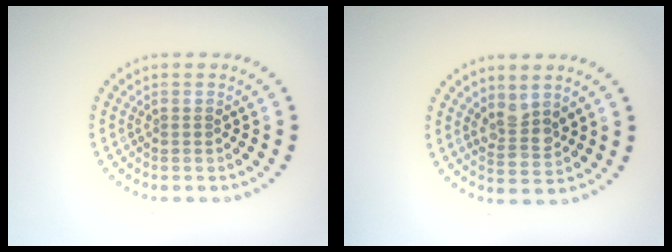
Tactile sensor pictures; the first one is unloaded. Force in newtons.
{"total": 2.4, "press": 2.2, "slide": 0.9}